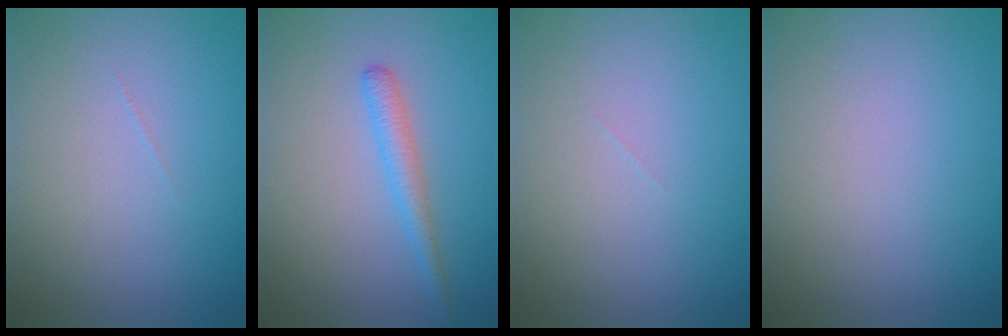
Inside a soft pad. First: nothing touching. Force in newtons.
{"total": 1.9, "press": 1.9, "slide": 0.1}
{"total": 0.0}
{"total": 0.0}